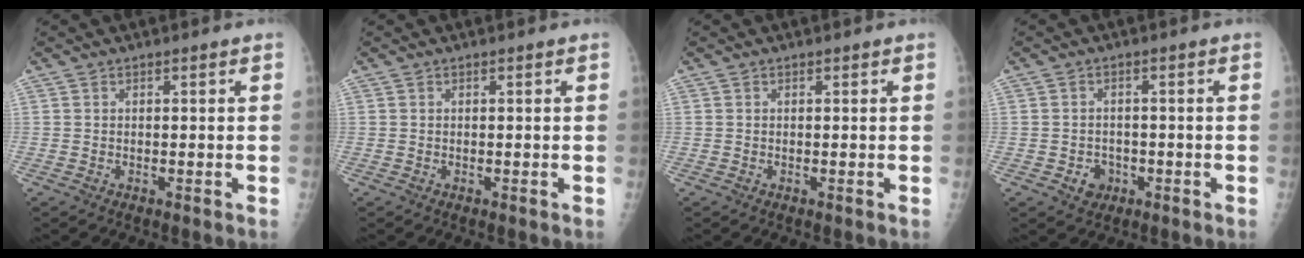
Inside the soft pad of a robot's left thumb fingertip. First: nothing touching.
{"total": 0.0}
{"total": 0.0}
{"total": 3.3, "force": [-1.2, 2.9, 1.0], "torque": [0.001, 0.007, -0.015]}